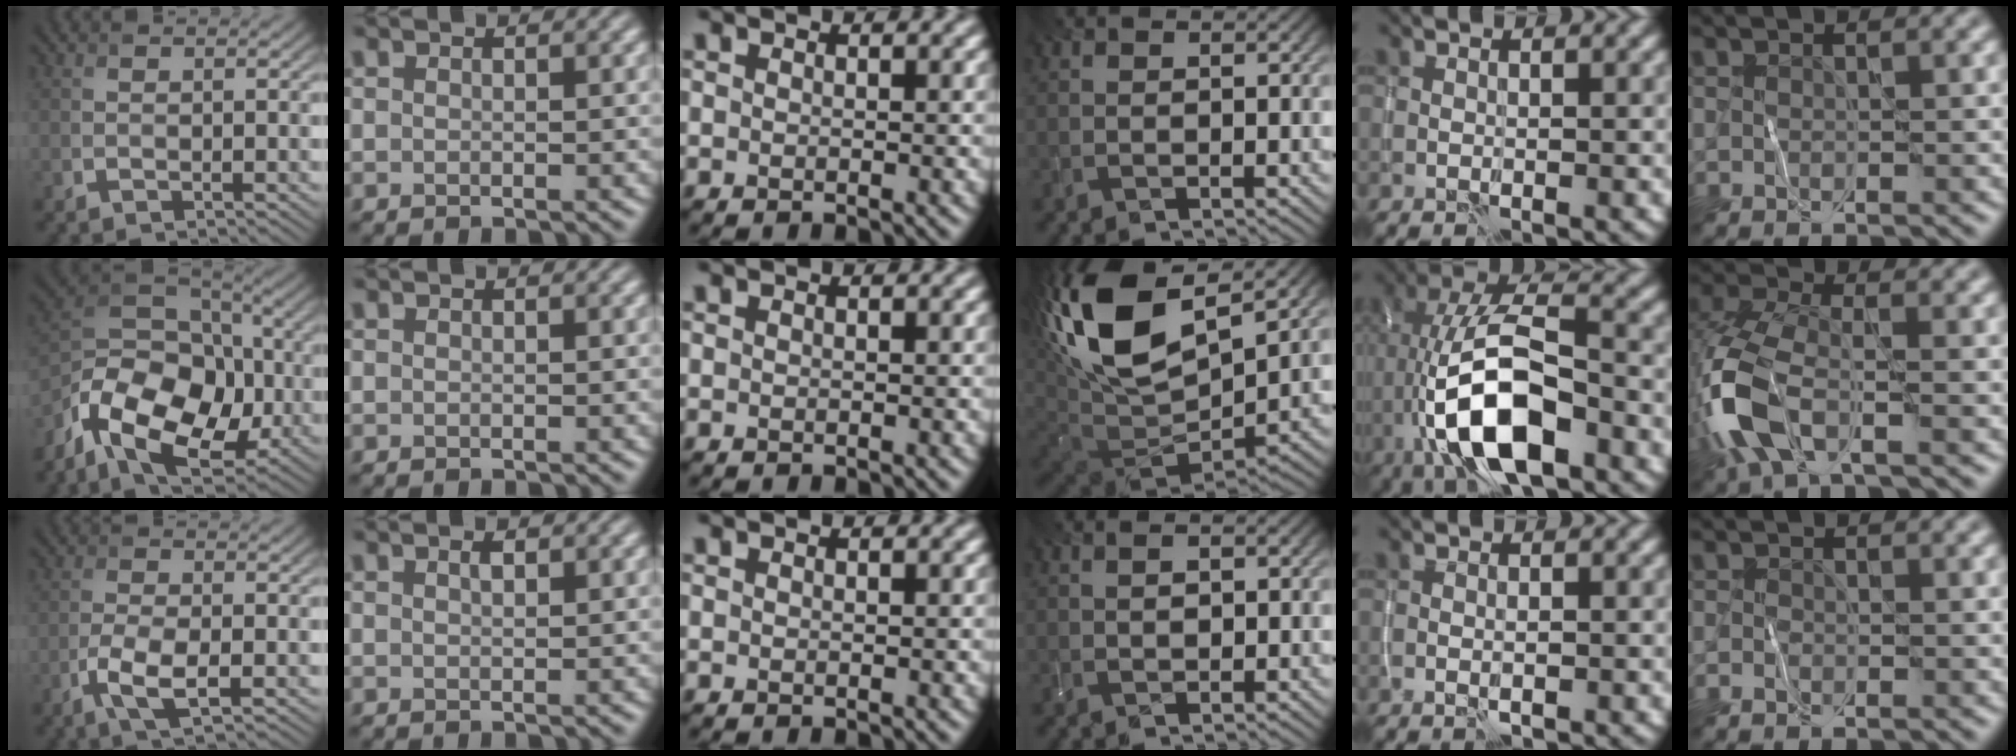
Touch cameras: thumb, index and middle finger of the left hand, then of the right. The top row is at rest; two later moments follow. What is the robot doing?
{"motion": "wipe", "object": "whiteboard"}